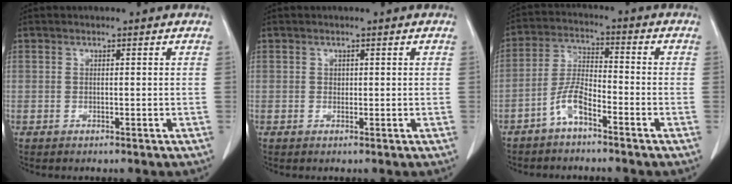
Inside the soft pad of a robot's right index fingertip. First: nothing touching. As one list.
[{"total": 0.6, "force": [0.2, 0.5, 0.2], "torque": [0.000, 0.001, 0.001]}, {"total": 5.7, "force": [-3.7, 1.4, 4.1], "torque": [-0.094, 0.008, -0.076]}]